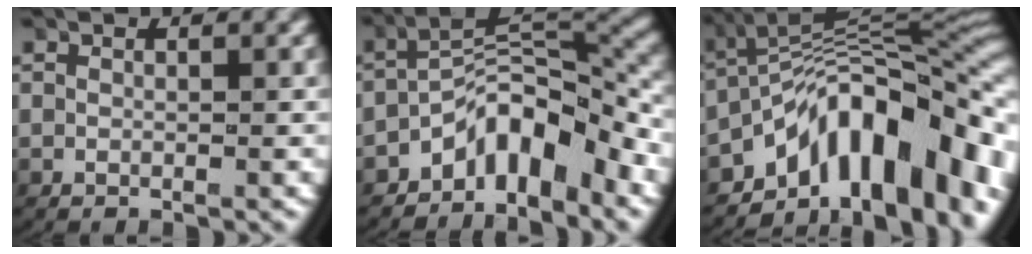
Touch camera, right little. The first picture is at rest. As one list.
[{"total": 6.8, "force": [-3.2, 3.0, 5.3], "torque": [-0.082, 0.006, -0.050]}, {"total": 12.8, "force": [-3.2, 6.7, 10.4], "torque": [-0.158, 0.003, -0.048]}]